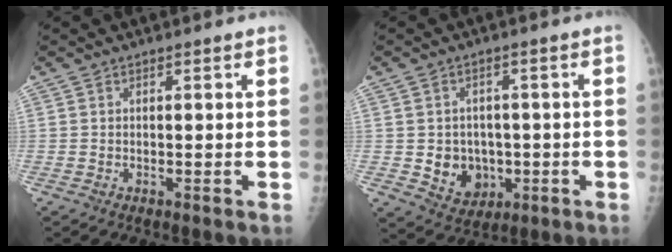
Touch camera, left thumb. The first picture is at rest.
{"total": 7.4, "force": [-1.1, 6.4, 3.5], "torque": [-0.019, 0.003, -0.002]}